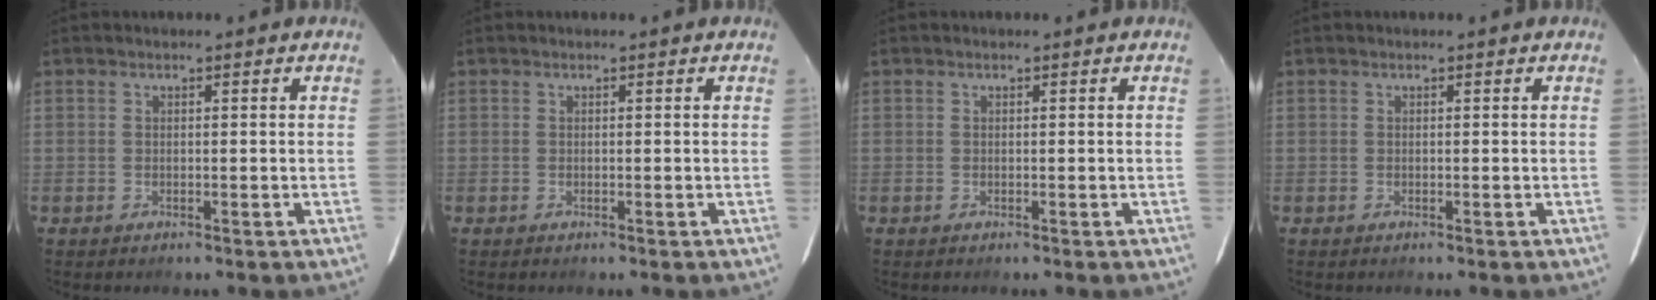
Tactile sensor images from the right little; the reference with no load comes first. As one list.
[{"total": 0.0}, {"total": 0.0}, {"total": 0.0}]